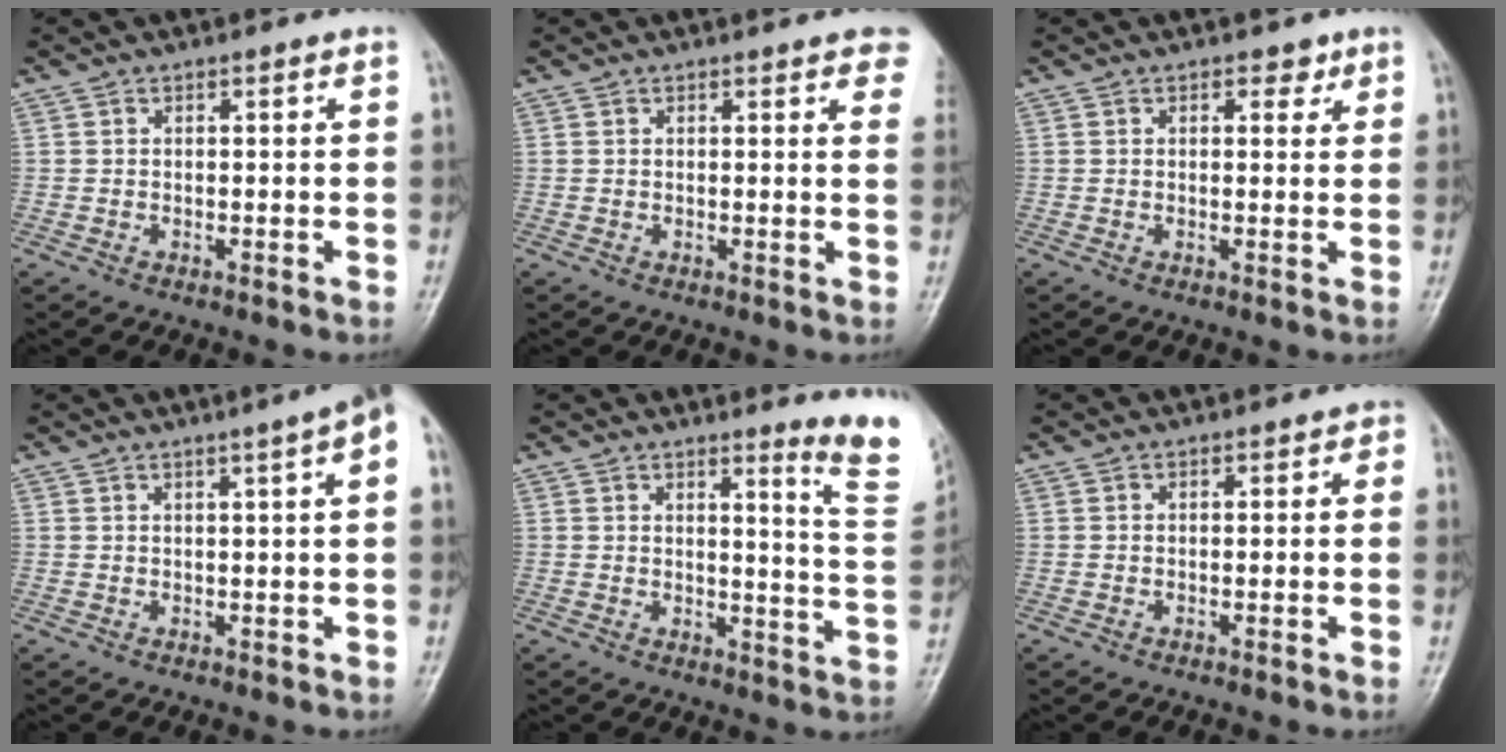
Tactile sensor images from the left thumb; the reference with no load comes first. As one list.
[{"total": 6.9, "force": [4.7, 2.1, 4.5], "torque": [-0.030, -0.009, 0.045]}, {"total": 2.2, "force": [1.3, 1.4, 1.1], "torque": [0.005, -0.004, 0.015]}, {"total": 4.9, "force": [1.8, 0.1, 4.6], "torque": [-0.056, 0.013, 0.021]}, {"total": 9.2, "force": [6.8, -0.1, 6.2], "torque": [-0.061, -0.070, 0.068]}, {"total": 1.0, "force": [-0.3, 0.8, 0.5], "torque": [0.010, 0.006, -0.013]}]